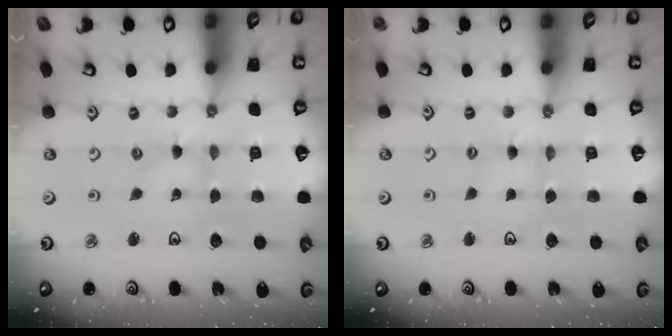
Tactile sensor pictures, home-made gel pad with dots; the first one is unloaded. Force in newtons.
{"total": 1.5, "press": 1.5, "slide": 0.3}